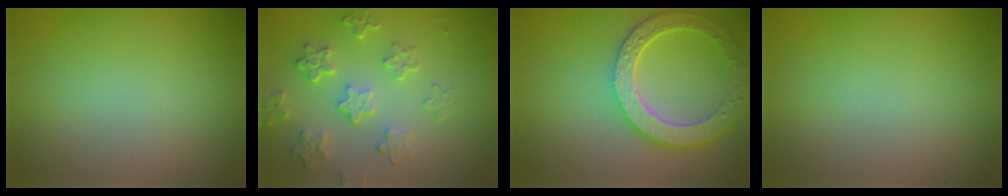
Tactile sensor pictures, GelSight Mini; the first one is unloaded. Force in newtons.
{"total": 3.9, "press": 3.2, "slide": 2.2}
{"total": 6.5, "press": 5.1, "slide": 4.1}
{"total": 0.0}